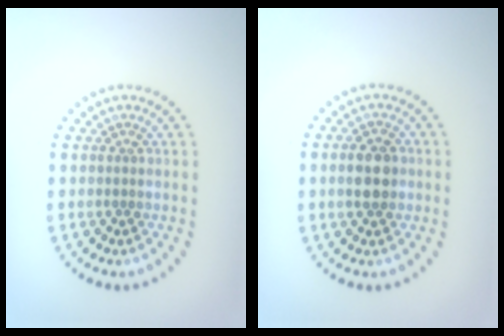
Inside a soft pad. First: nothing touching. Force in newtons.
{"total": 3.4, "press": 3.4, "slide": 0.2}